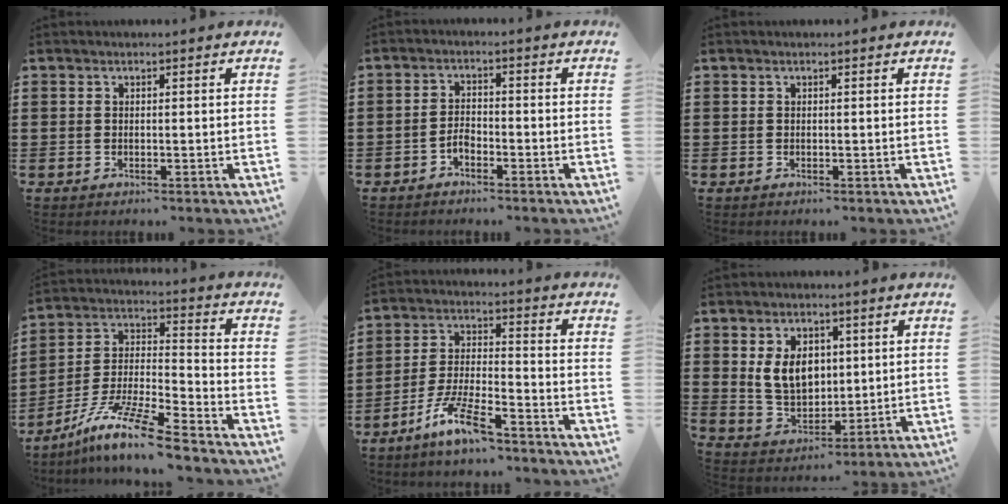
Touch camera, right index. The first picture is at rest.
{"total": 2.2, "force": [-1.6, 1.1, 1.1], "torque": [-0.026, 0.005, -0.034]}
{"total": 0.0}
{"total": 11.7, "force": [-9.3, 0.9, 7.0], "torque": [-0.137, 0.011, -0.183]}
{"total": 8.5, "force": [-6.6, 1.3, 5.2], "torque": [-0.123, -0.005, -0.129]}
{"total": 7.5, "force": [1.6, 5.5, 5.0], "torque": [-0.111, 0.012, 0.027]}